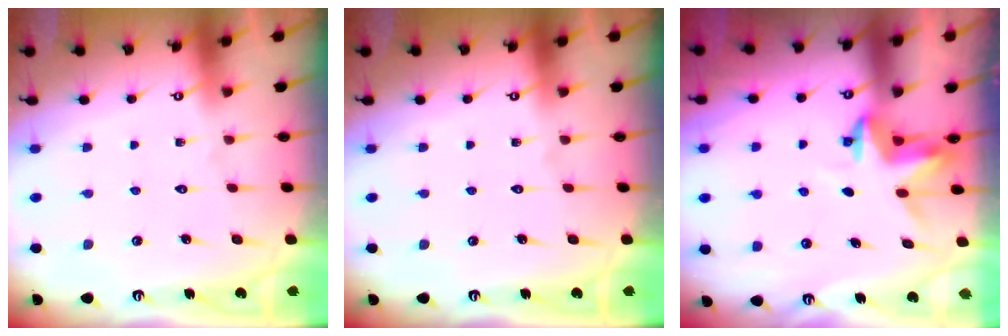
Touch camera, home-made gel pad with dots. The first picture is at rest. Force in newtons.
{"total": 0.0}
{"total": 3.9, "press": 3.9, "slide": 0.3}